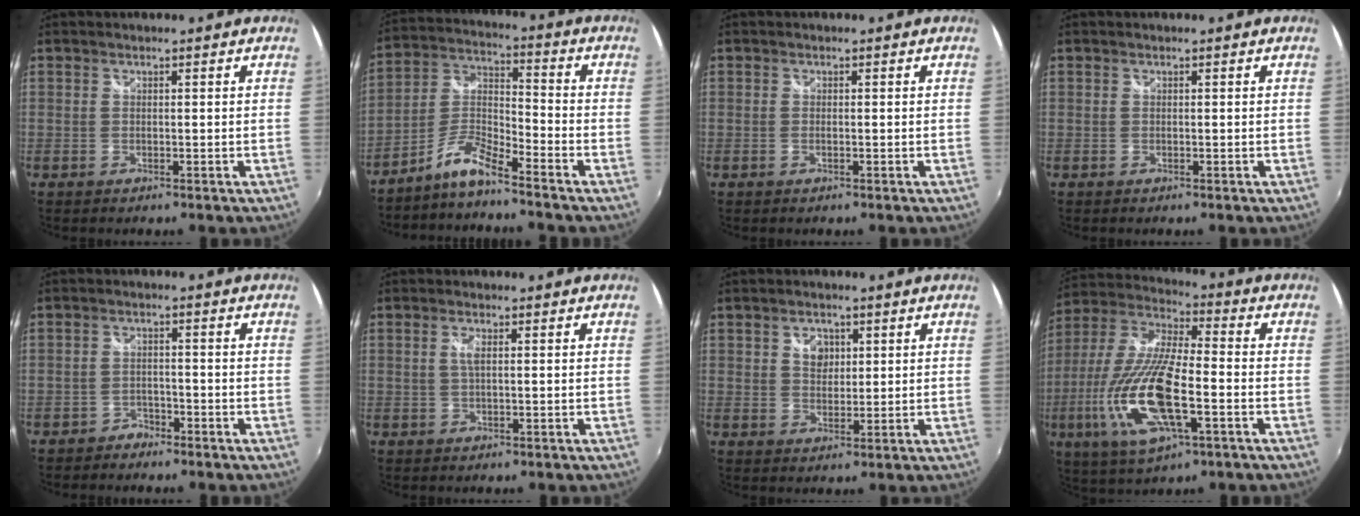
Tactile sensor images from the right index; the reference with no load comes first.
{"total": 7.1, "force": [-6.0, 0.3, 3.7], "torque": [-0.097, 0.022, -0.126]}
{"total": 0.6, "force": [-0.3, 0.1, 0.5], "torque": [-0.010, 0.001, -0.006]}
{"total": 0.0}
{"total": 3.1, "force": [-2.7, 1.5, 0.0], "torque": [-0.011, 0.005, -0.048]}
{"total": 1.6, "force": [0.2, 0.2, 1.5], "torque": [-0.030, 0.000, 0.003]}
{"total": 3.7, "force": [1.3, 2.9, 1.9], "torque": [-0.024, 0.006, 0.023]}
{"total": 19.8, "force": [-6.2, 6.0, 17.8], "torque": [-0.369, -0.026, -0.119]}